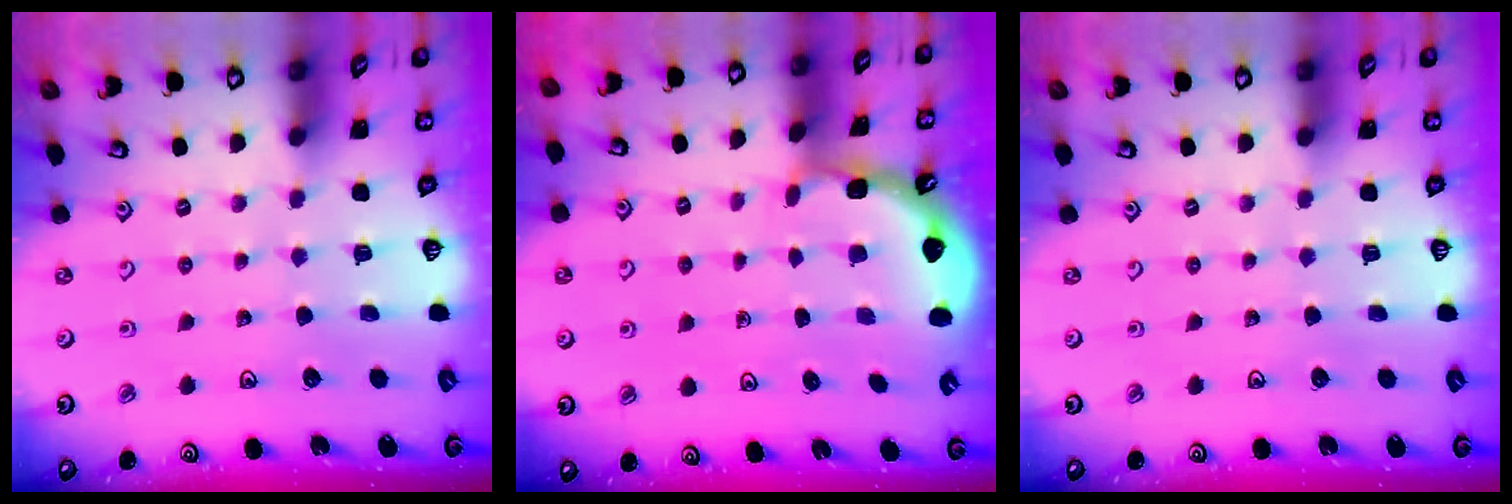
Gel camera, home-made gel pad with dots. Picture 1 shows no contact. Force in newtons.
{"total": 2.1, "press": 2.1, "slide": 0.2}
{"total": 0.0}